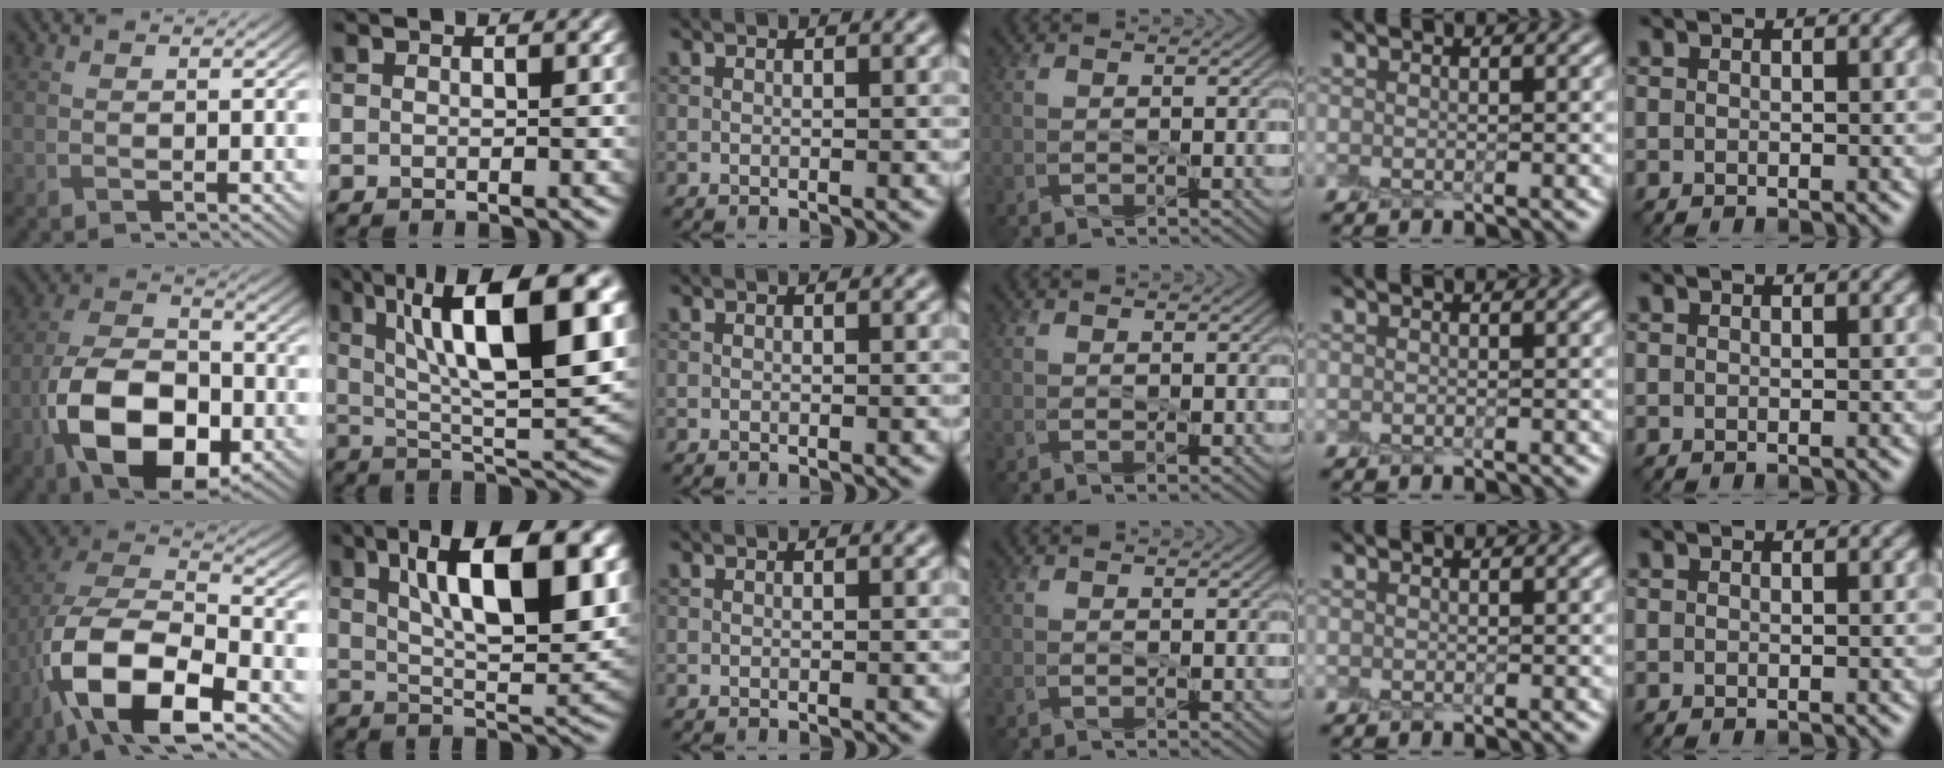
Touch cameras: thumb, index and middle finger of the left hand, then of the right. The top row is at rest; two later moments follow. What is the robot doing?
{"motion": "peel", "object": "shipping label"}